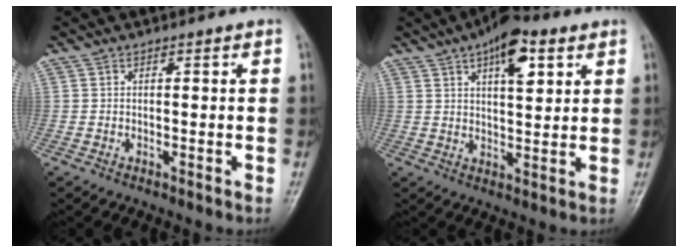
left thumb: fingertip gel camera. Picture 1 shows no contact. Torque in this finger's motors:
{"motor_torque": [1.50, 1.07, 0.99, -0.82, 0.12]}